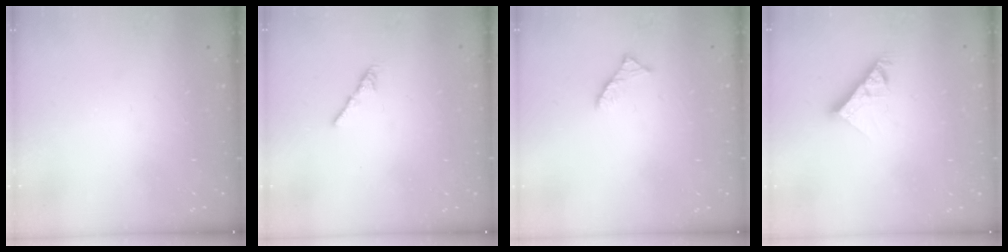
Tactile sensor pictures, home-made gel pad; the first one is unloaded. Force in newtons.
{"total": 2.1, "press": 2.0, "slide": 0.7}
{"total": 3.0, "press": 3.0, "slide": 0.5}
{"total": 7.1, "press": 7.1, "slide": 0.6}